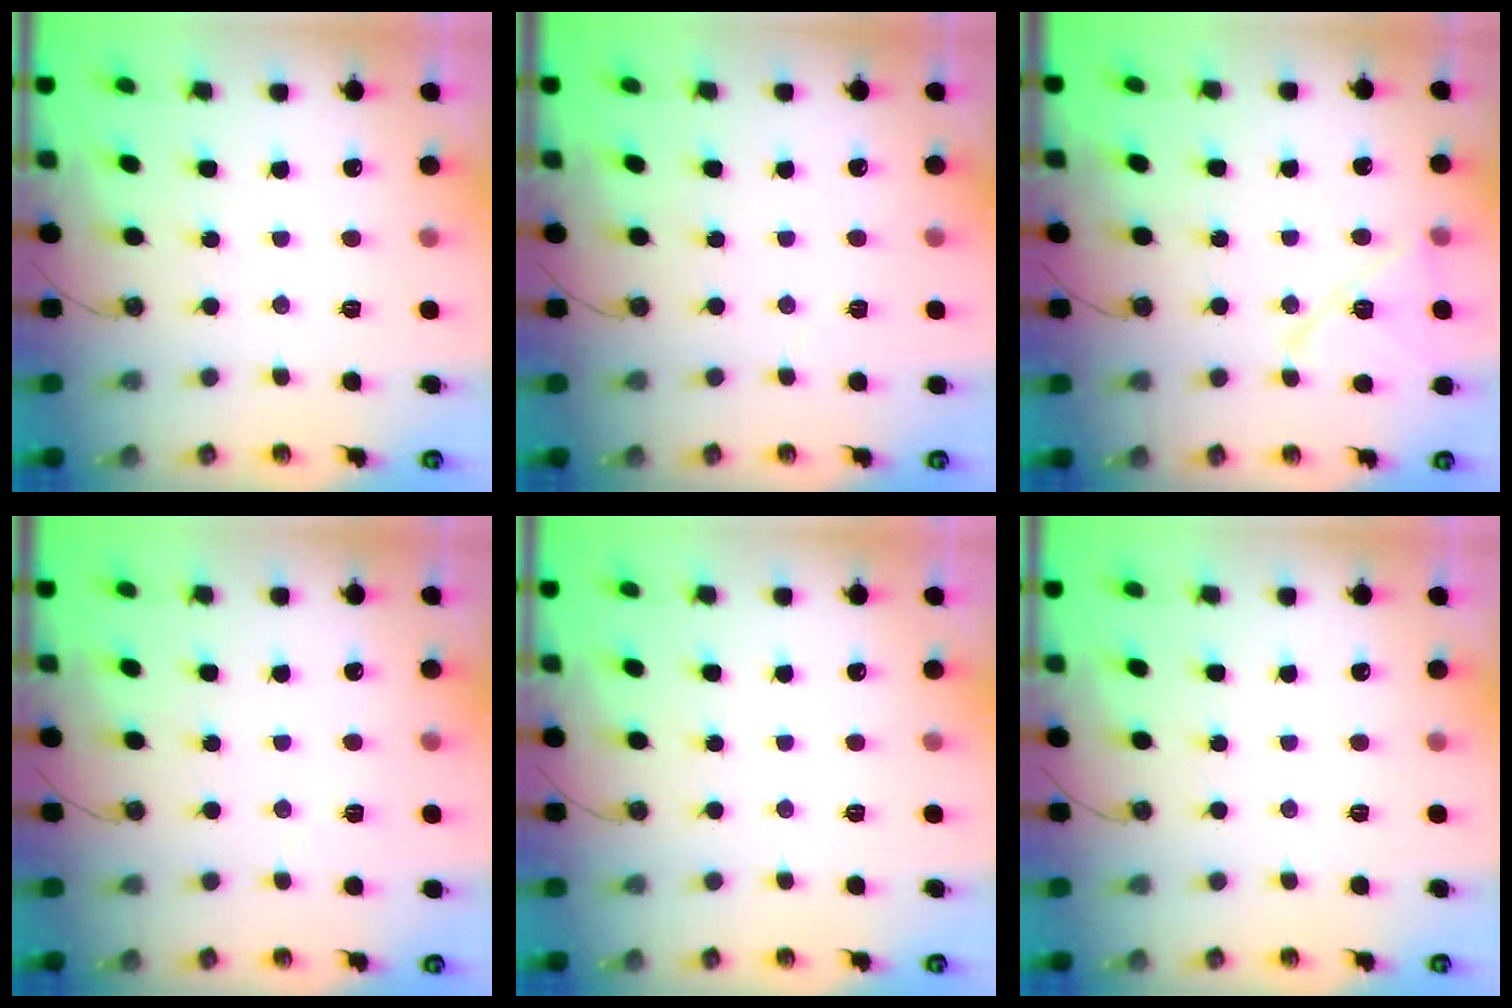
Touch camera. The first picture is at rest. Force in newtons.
{"total": 3.0, "press": 2.1, "slide": 2.2}
{"total": 12.7, "press": 12.5, "slide": 2.5}
{"total": 2.5, "press": 2.3, "slide": 0.9}
{"total": 0.0}
{"total": 0.0}